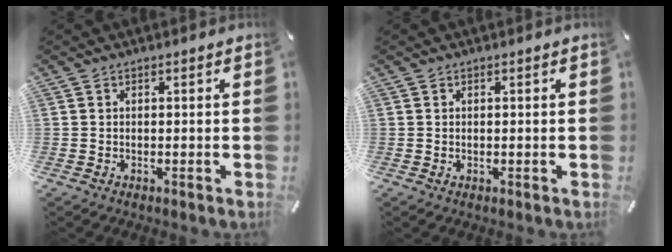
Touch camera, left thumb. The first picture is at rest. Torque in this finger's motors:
{"motor_torque": [-0.09, -0.24, 0.03, 0.02, -0.01]}